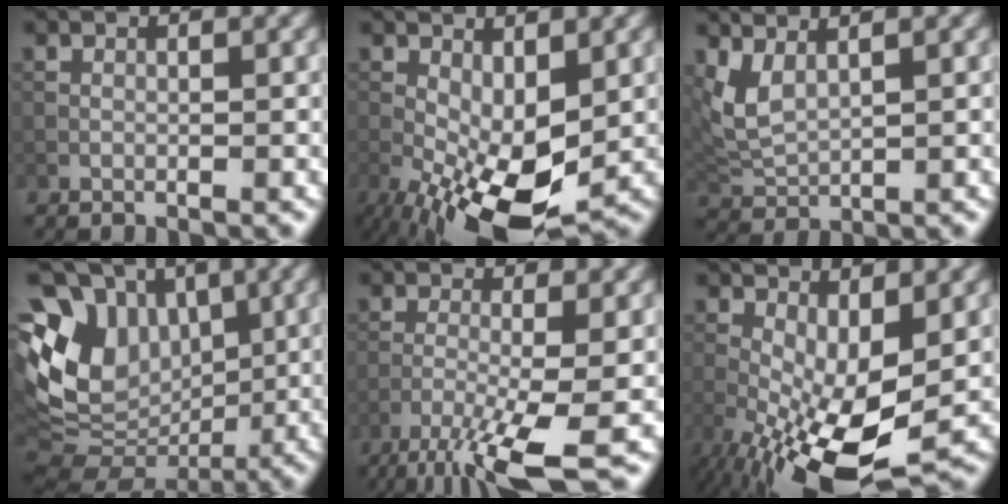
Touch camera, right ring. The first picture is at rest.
{"total": 9.6, "force": [-2.5, 4.0, 8.3], "torque": [-0.173, -0.010, -0.039]}
{"total": 3.6, "force": [2.1, 1.4, 2.5], "torque": [-0.072, 0.003, 0.050]}
{"total": 13.3, "force": [2.6, 10.2, 8.2], "torque": [-0.175, 0.024, 0.068]}
{"total": 7.3, "force": [-4.1, 1.1, 5.9], "torque": [-0.105, -0.008, -0.085]}
{"total": 10.8, "force": [-2.9, 3.8, 9.6], "torque": [-0.200, -0.016, -0.046]}